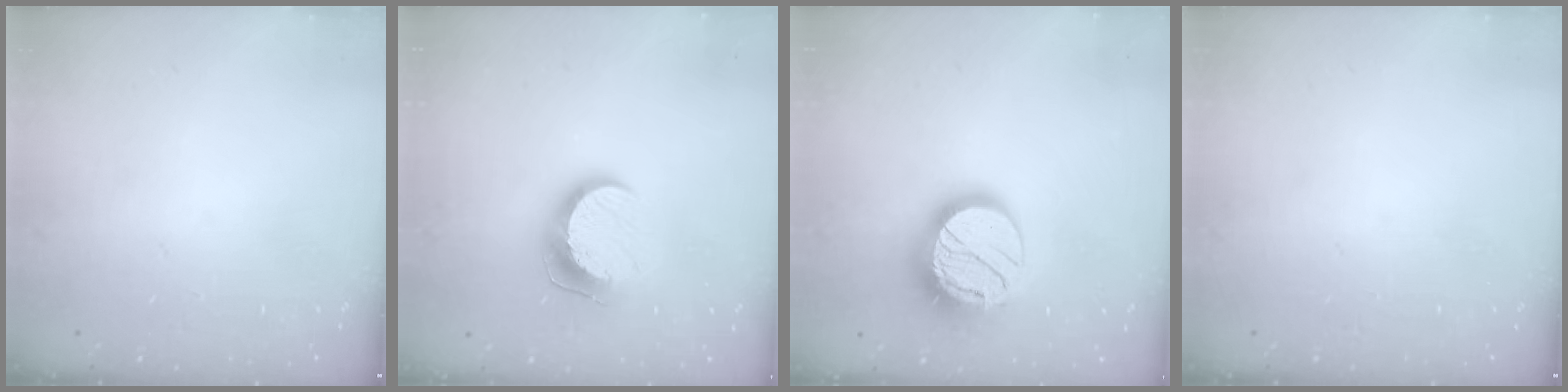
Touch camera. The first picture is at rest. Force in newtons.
{"total": 10.1, "press": 10.1, "slide": 0.9}
{"total": 16.6, "press": 16.5, "slide": 1.1}
{"total": 0.0}